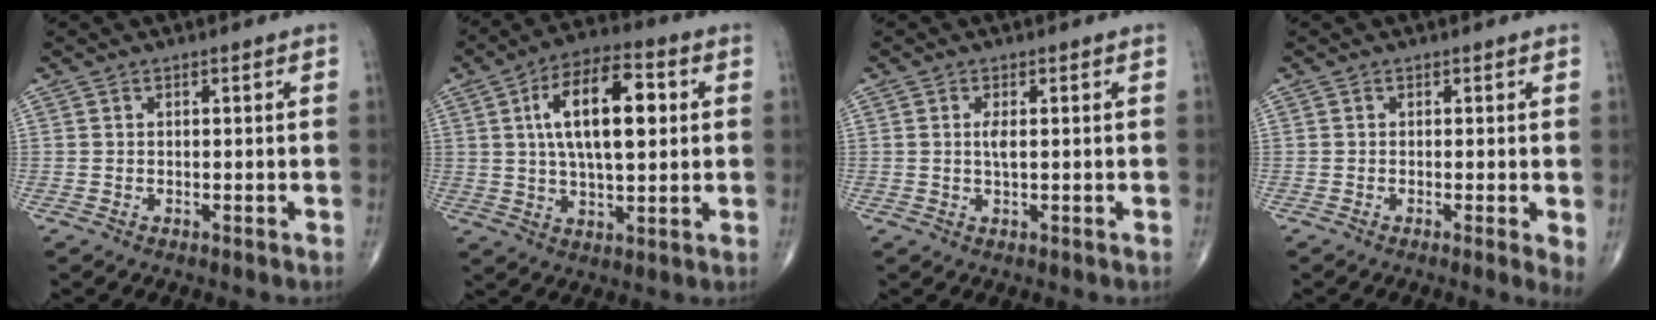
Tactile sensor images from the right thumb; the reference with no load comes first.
{"total": 15.6, "force": [3.2, 6.9, 13.6], "torque": [-0.220, 0.009, 0.051]}
{"total": 1.9, "force": [0.3, 0.6, 1.8], "torque": [-0.039, -0.002, 0.008]}
{"total": 2.8, "force": [-0.2, 0.5, 2.7], "torque": [-0.043, -0.011, -0.006]}